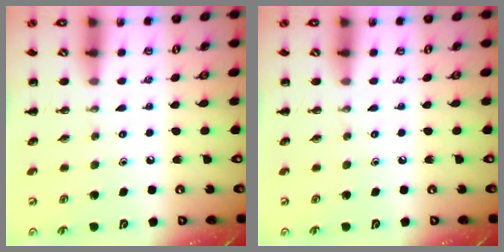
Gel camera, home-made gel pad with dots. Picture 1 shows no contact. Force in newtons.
{"total": 0.0}